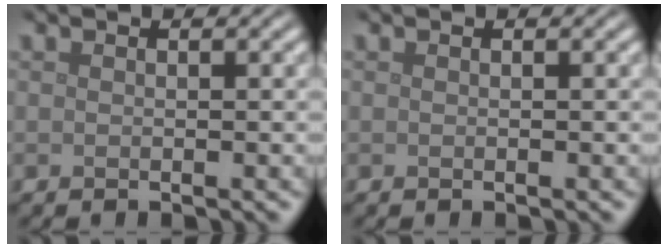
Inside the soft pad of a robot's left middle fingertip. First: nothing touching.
{"total": 0.0}